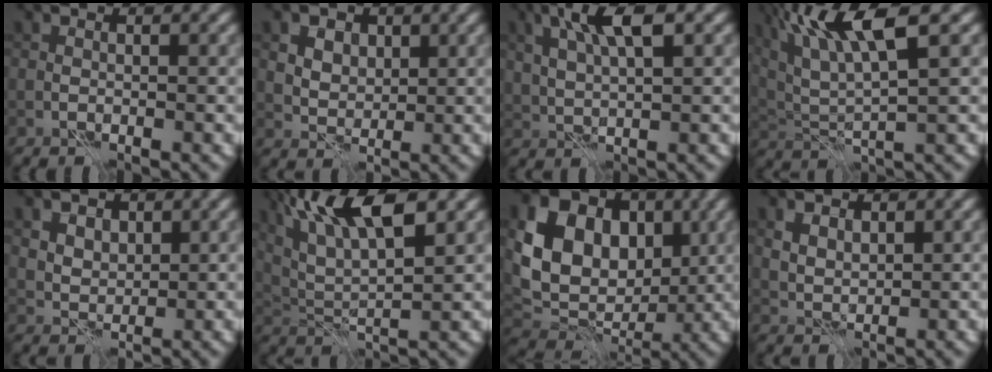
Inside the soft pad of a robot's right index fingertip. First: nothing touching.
{"total": 6.0, "force": [3.1, 4.1, 3.0], "torque": [-0.062, 0.010, 0.044]}
{"total": 5.4, "force": [2.3, 1.9, 4.5], "torque": [-0.092, 0.007, 0.041]}
{"total": 8.6, "force": [4.1, 2.1, 7.3], "torque": [-0.142, 0.015, 0.076]}
{"total": 4.2, "force": [2.3, 2.9, 2.1], "torque": [-0.052, 0.007, 0.041]}
{"total": 8.4, "force": [4.6, 2.4, 6.5], "torque": [-0.123, 0.009, 0.085]}
{"total": 12.7, "force": [3.0, 9.7, 7.7], "torque": [-0.153, 0.023, 0.049]}
{"total": 2.3, "force": [1.2, 1.5, 1.2], "torque": [-0.029, -0.003, 0.025]}